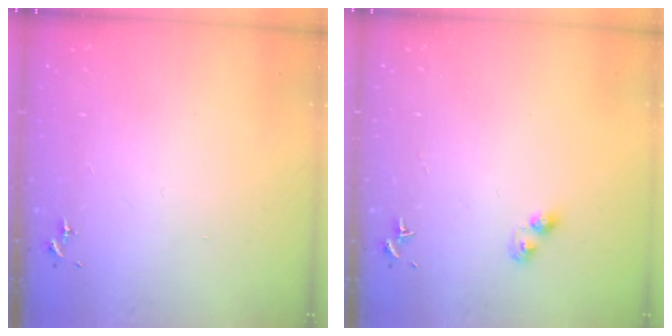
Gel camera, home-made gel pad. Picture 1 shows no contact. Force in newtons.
{"total": 3.3, "press": 3.2, "slide": 0.5}